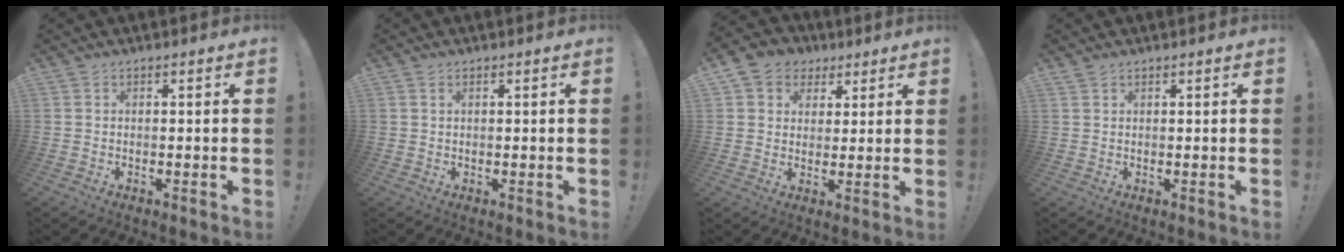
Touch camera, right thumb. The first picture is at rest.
{"total": 0.7, "force": [0.5, 0.2, 0.5], "torque": [-0.004, -0.002, 0.007]}
{"total": 7.2, "force": [2.7, 6.5, 1.6], "torque": [-0.019, -0.009, 0.057]}
{"total": 0.9, "force": [0.8, 0.4, 0.1], "torque": [0.002, -0.003, 0.016]}